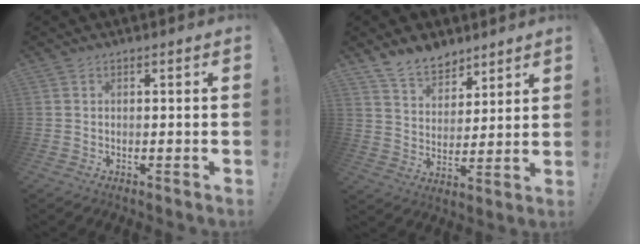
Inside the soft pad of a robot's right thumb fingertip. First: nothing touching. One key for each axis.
{"total": 10.8, "fx": 8.6, "fy": 5.8, "fz": 2.9, "tx": -0.053, "ty": -0.059, "tz": 0.169}